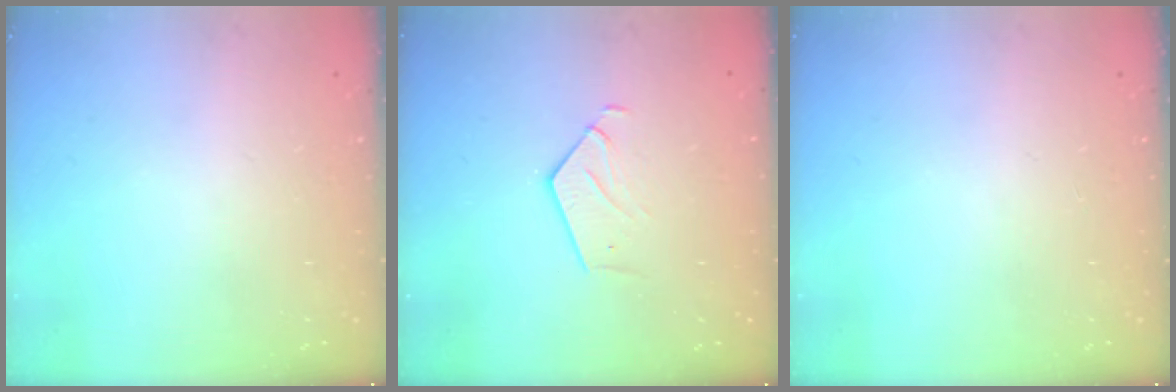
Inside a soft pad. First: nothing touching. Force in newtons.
{"total": 2.8, "press": 2.8, "slide": 0.2}
{"total": 0.0}